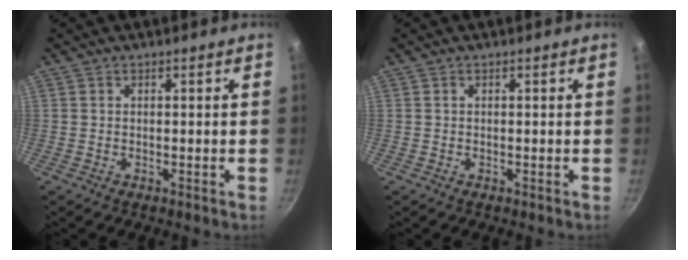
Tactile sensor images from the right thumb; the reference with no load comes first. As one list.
[{"total": 0.0}]